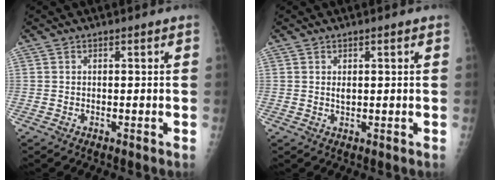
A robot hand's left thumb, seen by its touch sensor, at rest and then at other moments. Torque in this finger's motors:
{"motor_torque": [0.65, 0.46, 0.59, 0.05, 0.00]}